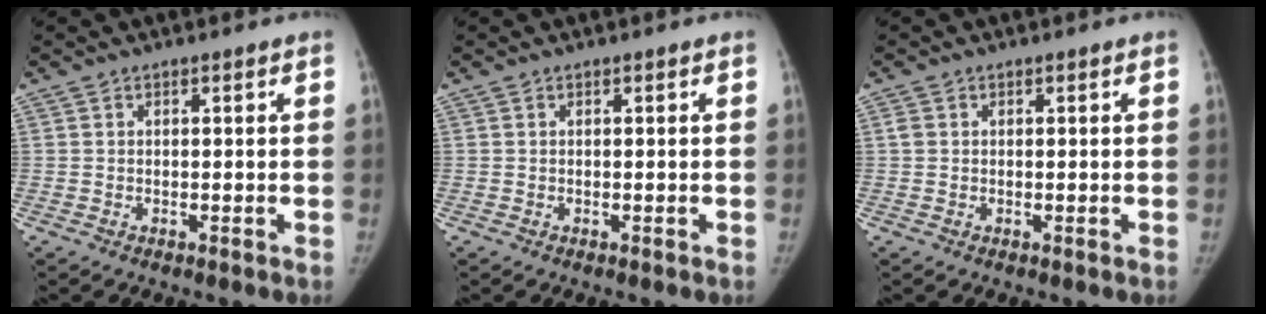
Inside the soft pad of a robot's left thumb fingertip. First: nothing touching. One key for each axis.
{"total": 0.0}
{"total": 1.1, "fx": 0.2, "fy": 0.9, "fz": 0.5, "tx": -0.004, "ty": 0.004, "tz": 0.004}